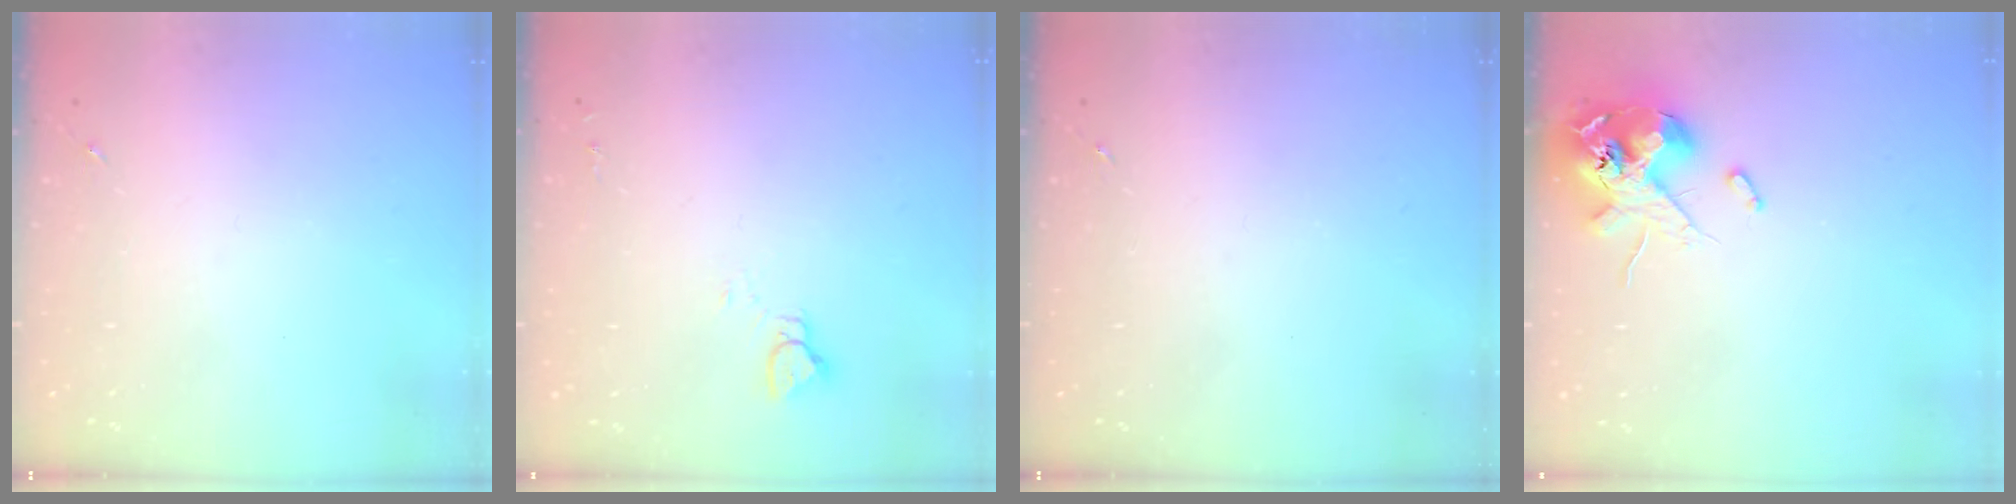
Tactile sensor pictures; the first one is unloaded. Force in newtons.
{"total": 3.9, "press": 3.9, "slide": 0.4}
{"total": 0.0}
{"total": 12.7, "press": 12.5, "slide": 2.2}